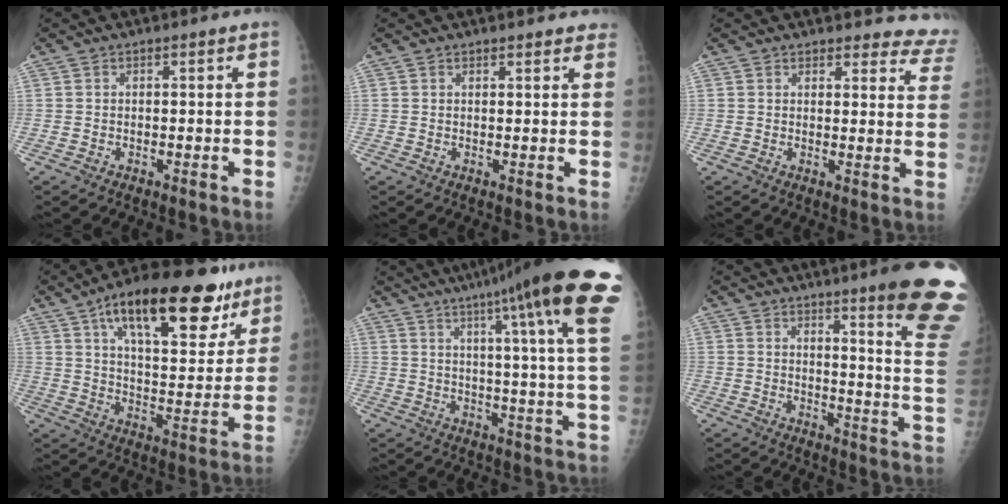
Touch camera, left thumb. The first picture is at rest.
{"total": 3.4, "force": [3.1, 1.1, 1.0], "torque": [0.011, -0.007, 0.027]}
{"total": 11.5, "force": [11.0, 3.0, 0.7], "torque": [0.048, -0.083, 0.086]}
{"total": 25.0, "force": [14.5, 10.0, 17.7], "torque": [-0.230, -0.029, 0.224]}
{"total": 24.7, "force": [14.4, 2.0, 20.0], "torque": [-0.257, -0.042, 0.182]}
{"total": 19.2, "force": [13.3, 1.1, 13.8], "torque": [-0.147, -0.099, 0.163]}